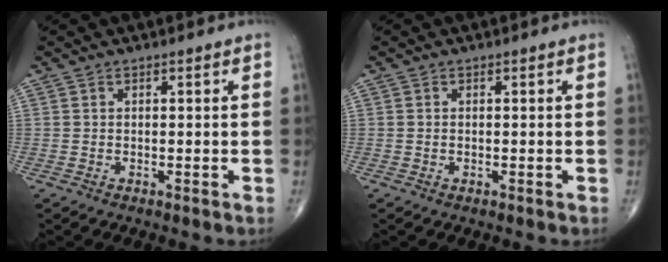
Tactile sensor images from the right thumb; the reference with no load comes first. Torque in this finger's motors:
{"motor_torque": [0.25, 0.12, -0.12, -0.07, 0.03]}